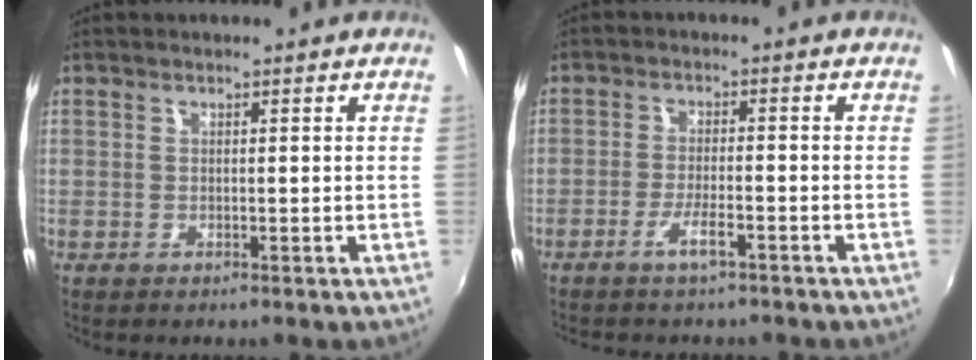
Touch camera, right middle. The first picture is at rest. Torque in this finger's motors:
{"motor_torque": [1.07, -1.07, 0.11, 0.07]}